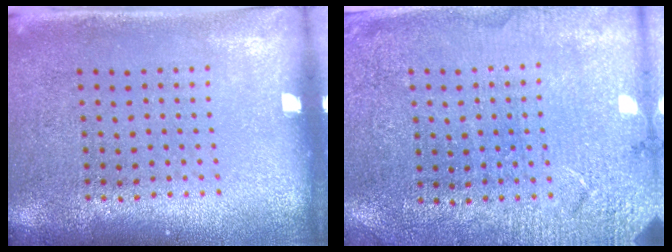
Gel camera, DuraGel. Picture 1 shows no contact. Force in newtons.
{"total": 2.7, "press": 2.7, "slide": 0.1}